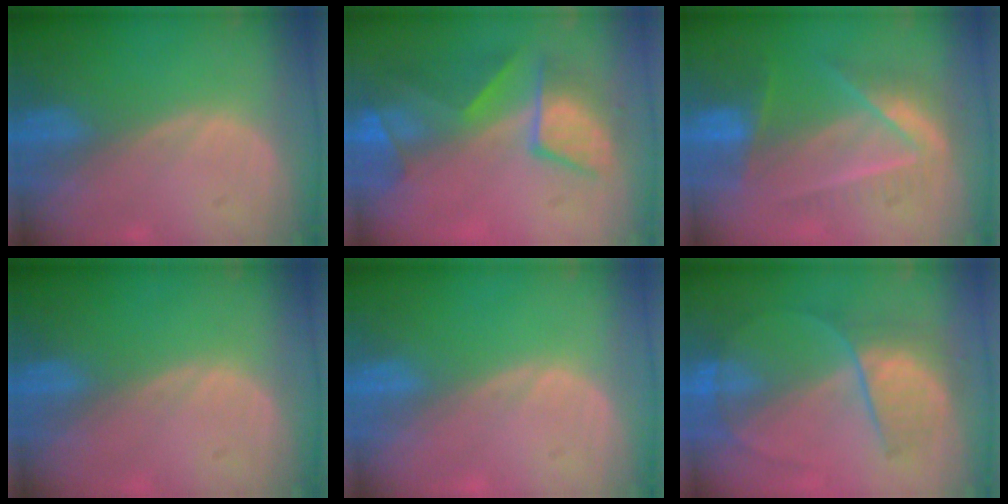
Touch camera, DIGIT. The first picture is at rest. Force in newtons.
{"total": 8.6, "press": 8.2, "slide": 2.6}
{"total": 6.8, "press": 6.7, "slide": 1.2}
{"total": 0.0}
{"total": 0.0}
{"total": 6.5, "press": 6.3, "slide": 1.3}